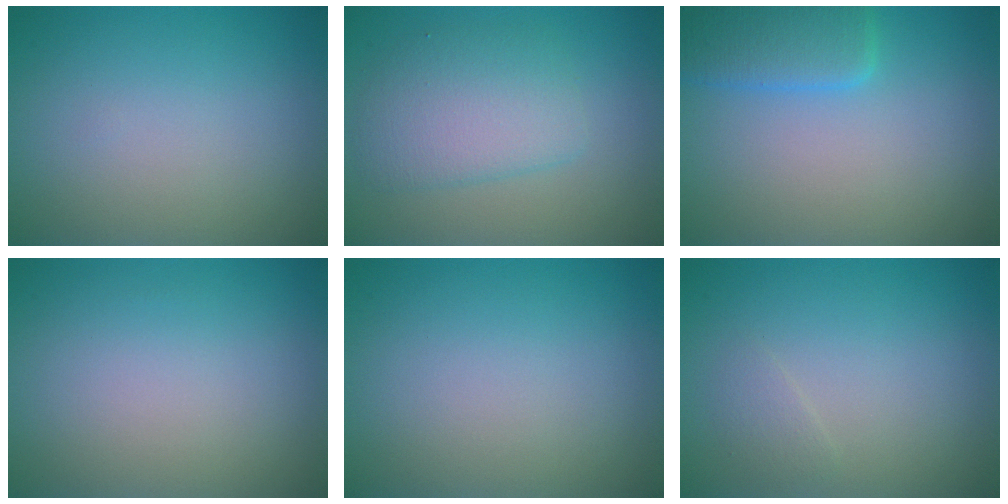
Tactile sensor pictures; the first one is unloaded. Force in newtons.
{"total": 4.2, "press": 4.2, "slide": 0.0}
{"total": 4.0, "press": 4.0, "slide": 0.1}
{"total": 0.0}
{"total": 0.0}
{"total": 0.9, "press": 0.9, "slide": 0.0}